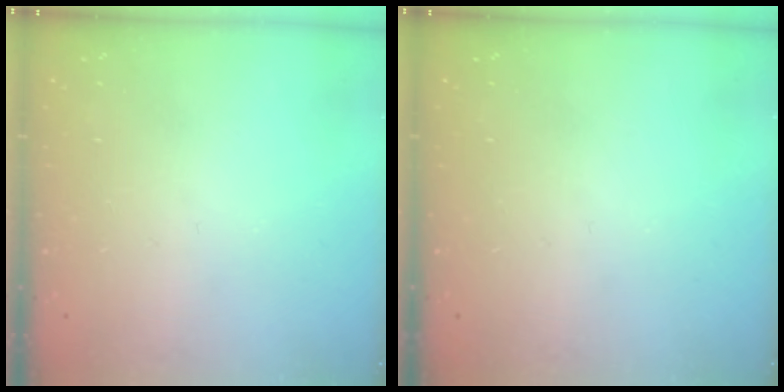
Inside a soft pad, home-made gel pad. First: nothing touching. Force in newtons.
{"total": 0.0}